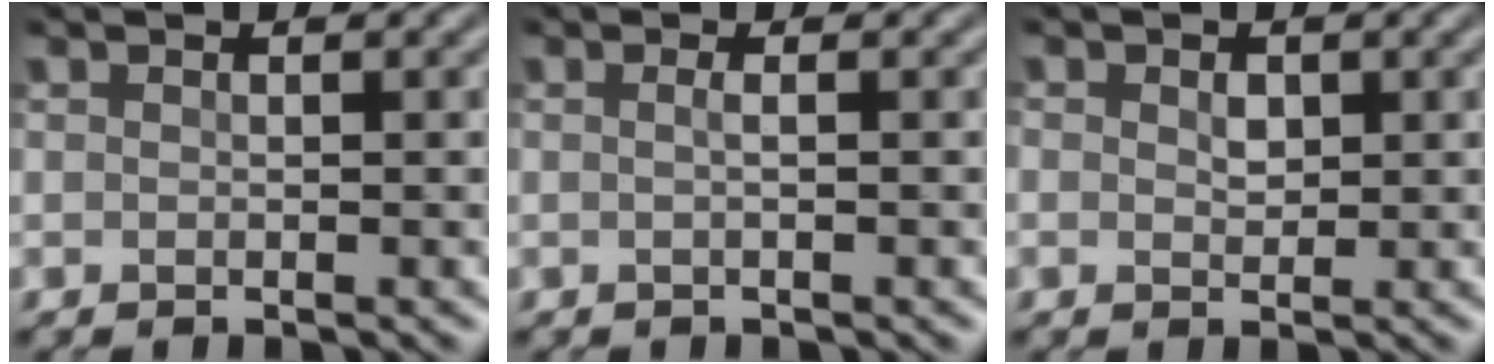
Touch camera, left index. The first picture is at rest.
{"total": 0.9, "force": [-0.3, 0.3, 0.8], "torque": [-0.011, 0.002, -0.010]}
{"total": 0.9, "force": [-0.1, 0.8, 0.5], "torque": [-0.011, -0.004, 0.002]}